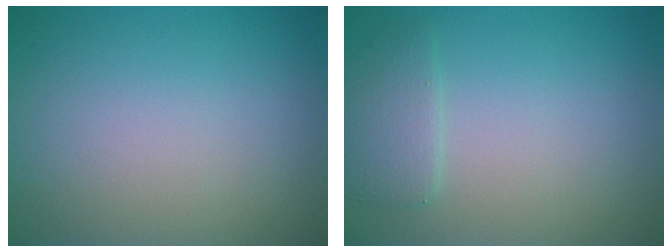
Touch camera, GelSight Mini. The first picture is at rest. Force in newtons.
{"total": 2.0, "press": 2.0, "slide": 0.1}